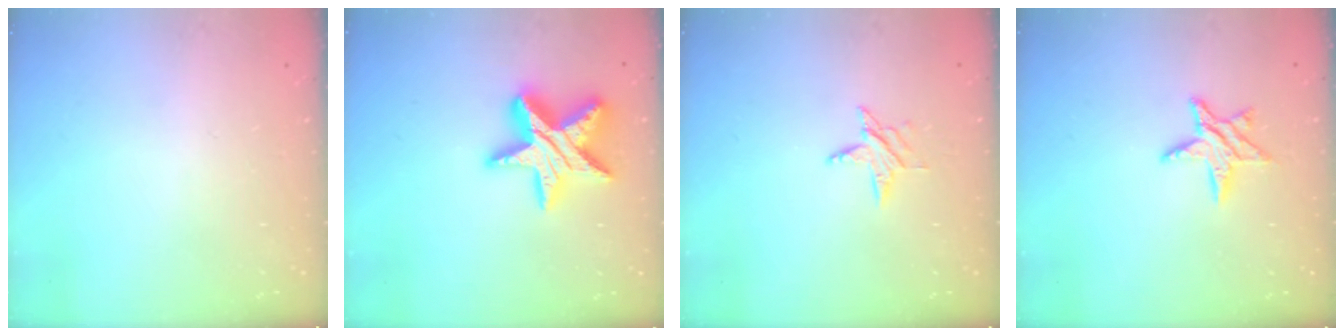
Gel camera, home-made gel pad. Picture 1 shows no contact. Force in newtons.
{"total": 17.1, "press": 17.1, "slide": 1.2}
{"total": 5.0, "press": 5.0, "slide": 0.6}
{"total": 7.6, "press": 7.6, "slide": 0.3}